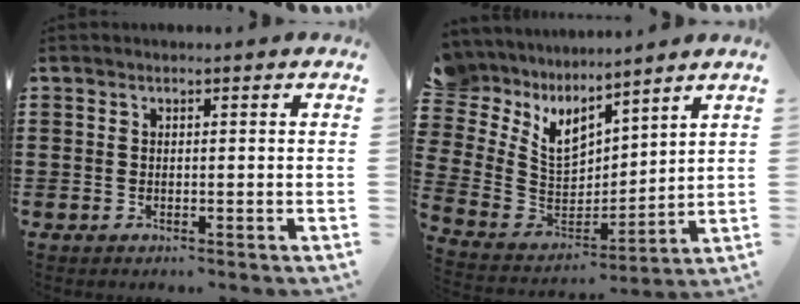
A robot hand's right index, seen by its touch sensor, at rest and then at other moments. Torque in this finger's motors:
{"motor_torque": [-0.49, 1.41, -0.04, -0.03]}